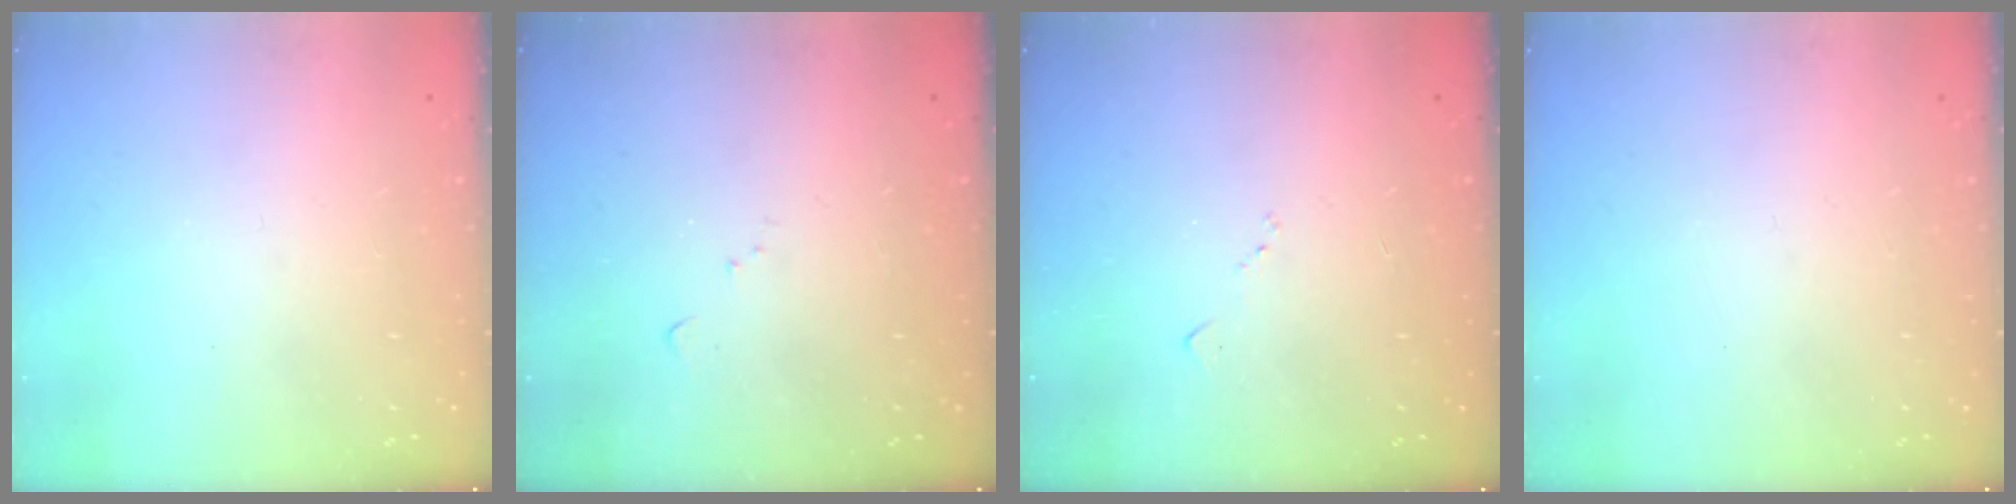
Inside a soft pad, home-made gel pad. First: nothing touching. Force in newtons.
{"total": 4.5, "press": 4.4, "slide": 0.5}
{"total": 5.5, "press": 5.5, "slide": 0.8}
{"total": 0.0}